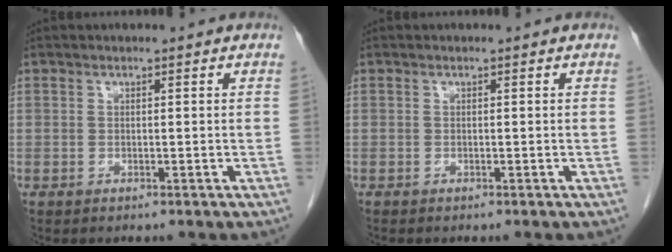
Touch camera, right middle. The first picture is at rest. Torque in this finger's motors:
{"motor_torque": [0.37, -0.18, -0.06, -0.01]}